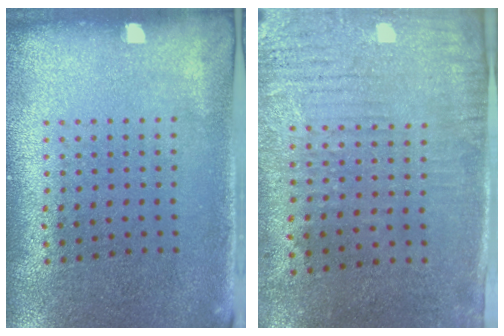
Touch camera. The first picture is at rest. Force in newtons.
{"total": 3.0, "press": 2.5, "slide": 1.7}